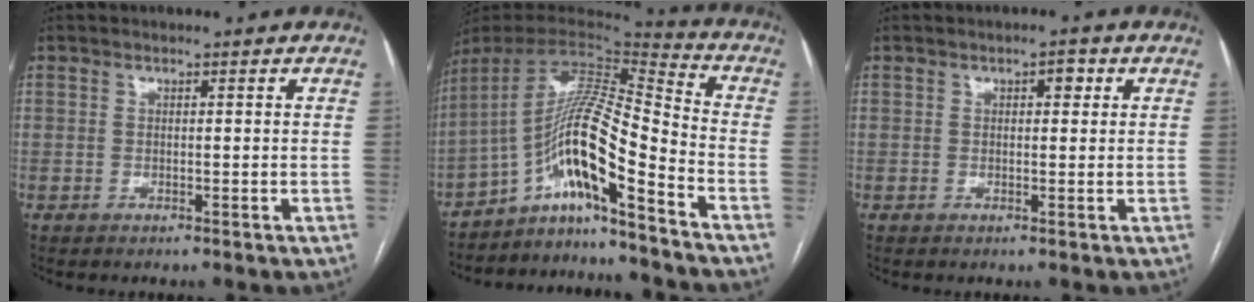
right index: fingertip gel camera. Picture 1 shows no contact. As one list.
[{"total": 14.6, "force": [-8.7, -0.3, 11.7], "torque": [-0.210, 0.019, -0.155]}, {"total": 1.8, "force": [0.7, 0.8, 1.4], "torque": [-0.020, 0.008, 0.009]}]